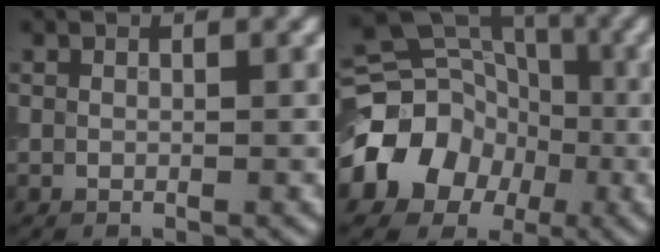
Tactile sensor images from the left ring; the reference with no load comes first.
{"total": 12.2, "force": [-3.7, 10.7, 4.5], "torque": [-0.089, -0.012, -0.088]}